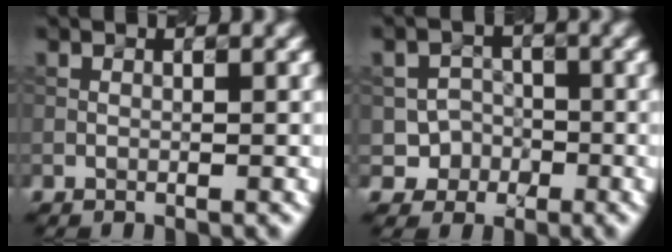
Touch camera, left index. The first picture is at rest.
{"total": 2.7, "force": [-1.3, 2.3, -0.2], "torque": [0.014, 0.012, -0.020]}